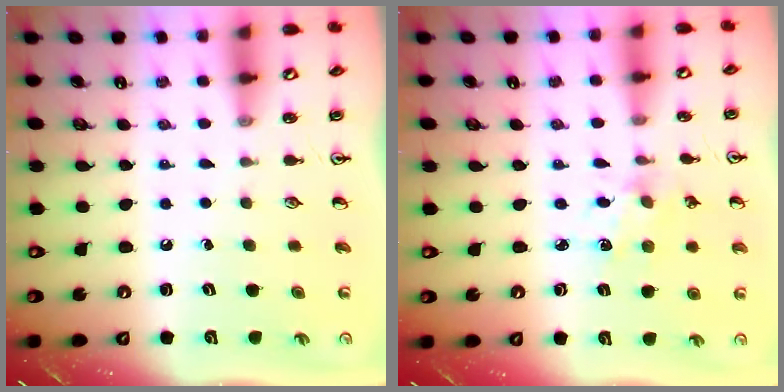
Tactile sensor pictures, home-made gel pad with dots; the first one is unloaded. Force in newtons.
{"total": 2.3, "press": 2.3, "slide": 0.4}